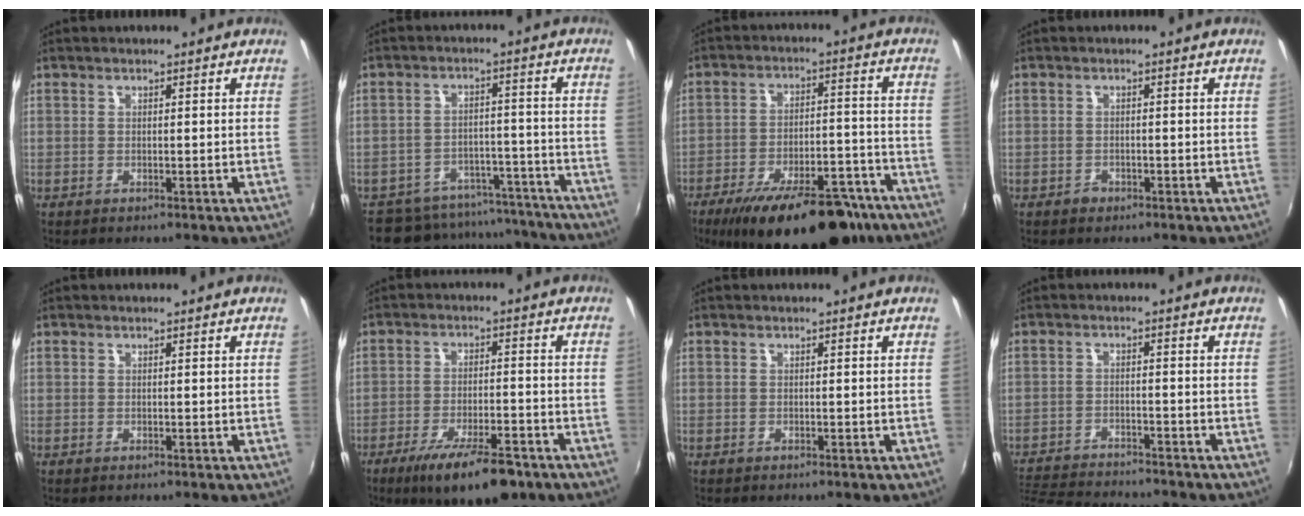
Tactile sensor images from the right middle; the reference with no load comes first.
{"total": 16.9, "force": [-15.3, 6.4, 3.4], "torque": [-0.078, 0.039, -0.197]}
{"total": 22.9, "force": [-17.2, 7.6, 13.1], "torque": [-0.211, -0.019, -0.239]}
{"total": 1.4, "force": [-0.9, 1.0, 0.1], "torque": [-0.004, 0.001, -0.014]}
{"total": 0.0}
{"total": 13.1, "force": [-8.9, 3.6, 9.0], "torque": [-0.169, -0.024, -0.141]}
{"total": 0.0}
{"total": 13.0, "force": [-11.9, 2.3, 4.7], "torque": [-0.115, -0.016, -0.193]}